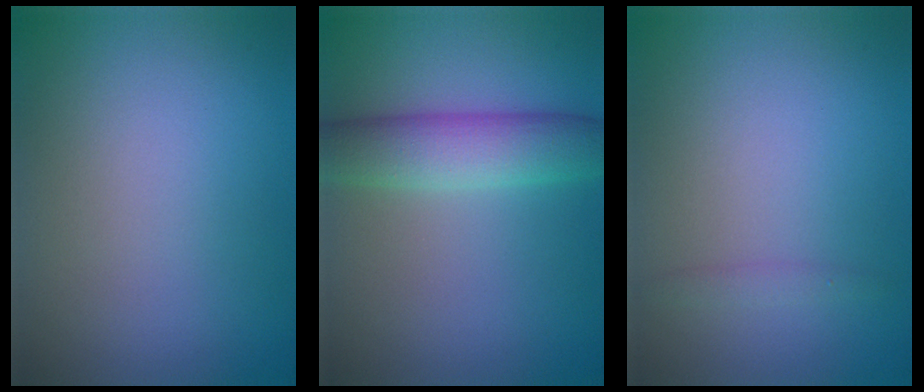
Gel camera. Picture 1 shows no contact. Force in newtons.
{"total": 4.8, "press": 4.8, "slide": 0.1}
{"total": 0.8, "press": 0.8, "slide": 0.0}